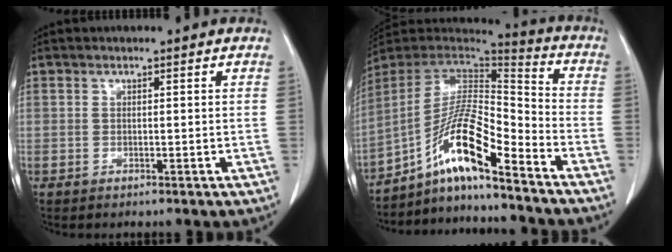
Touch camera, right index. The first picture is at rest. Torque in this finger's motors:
{"motor_torque": [1.10, -1.04, 0.62, 0.21]}